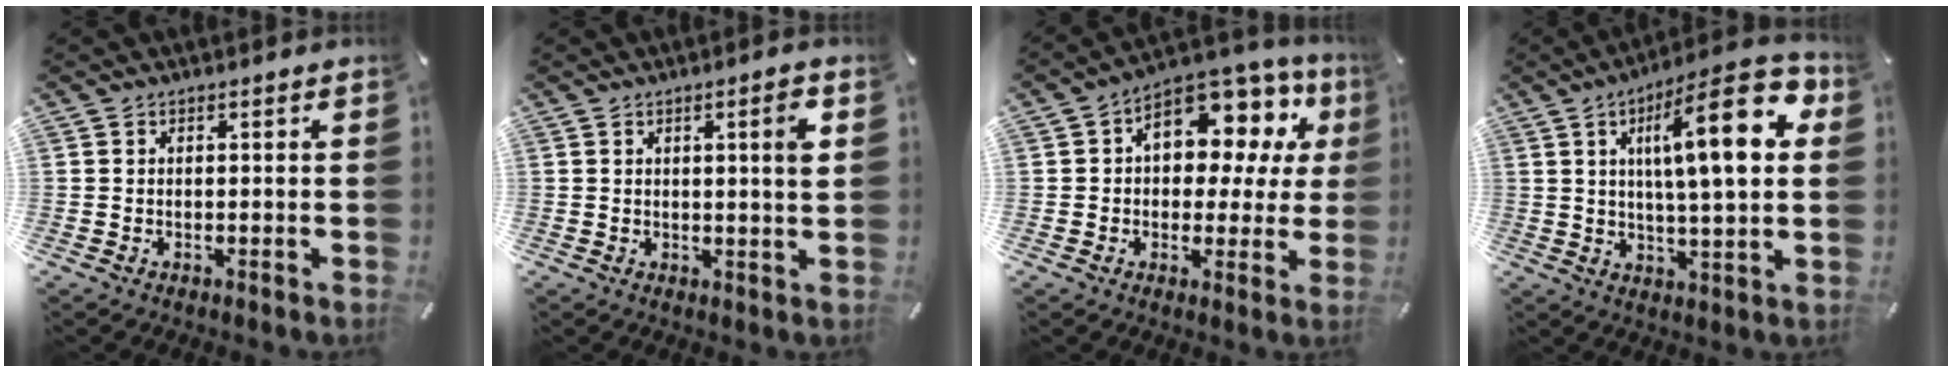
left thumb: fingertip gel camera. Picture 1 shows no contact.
{"total": 4.9, "force": [1.5, 0.4, 4.6], "torque": [-0.074, -0.006, 0.018]}
{"total": 12.2, "force": [4.6, 8.2, 7.8], "torque": [-0.105, -0.038, 0.081]}
{"total": 19.7, "force": [6.3, 4.9, 18.0], "torque": [-0.278, -0.023, 0.083]}